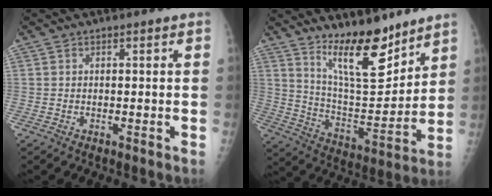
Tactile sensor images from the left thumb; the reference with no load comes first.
{"total": 14.2, "force": [10.7, 4.3, 8.3], "torque": [-0.104, -0.092, 0.194]}